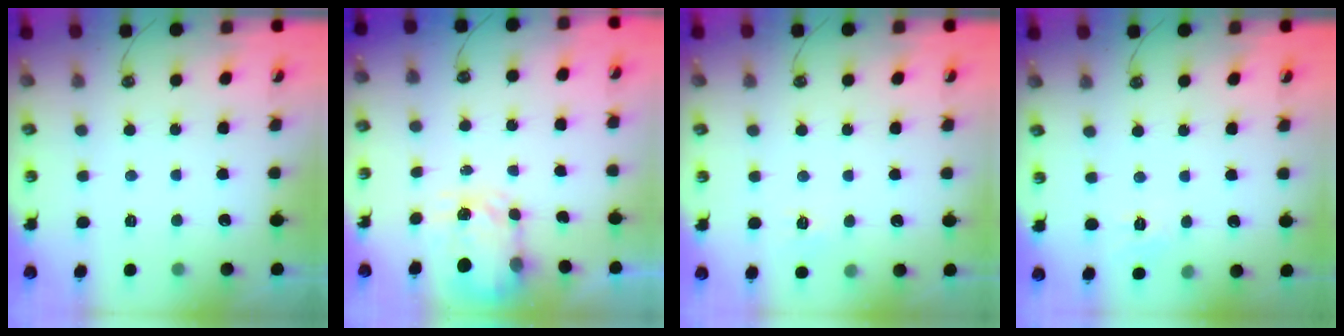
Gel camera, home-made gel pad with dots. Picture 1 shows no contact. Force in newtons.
{"total": 3.8, "press": 3.8, "slide": 0.6}
{"total": 6.1, "press": 6.0, "slide": 0.6}
{"total": 5.3, "press": 5.2, "slide": 0.6}